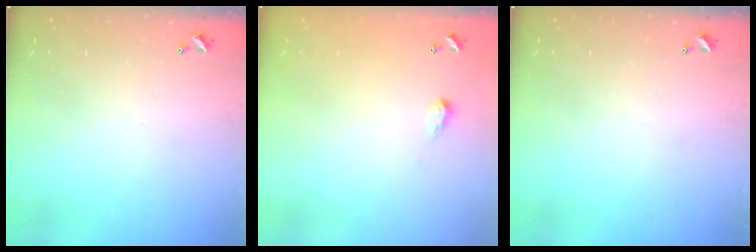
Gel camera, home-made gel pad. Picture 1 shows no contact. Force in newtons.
{"total": 2.0, "press": 2.0, "slide": 0.3}
{"total": 0.0}